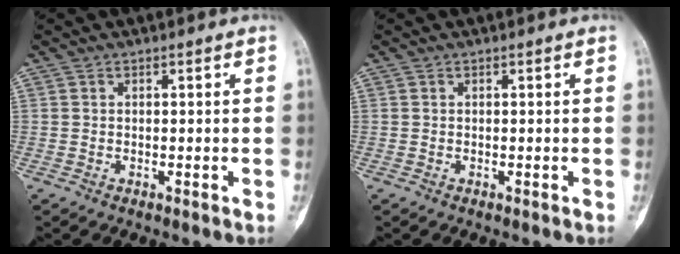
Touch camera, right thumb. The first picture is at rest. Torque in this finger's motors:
{"motor_torque": [0.17, 0.03, 0.07, -0.07, 0.06]}